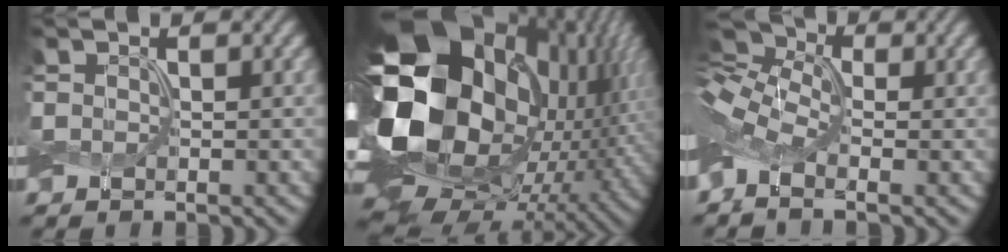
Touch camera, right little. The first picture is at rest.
{"total": 21.9, "force": [1.3, 16.1, 14.9], "torque": [-0.312, -0.042, 0.030]}
{"total": 6.6, "force": [-1.2, 3.8, 5.3], "torque": [-0.124, 0.013, -0.039]}